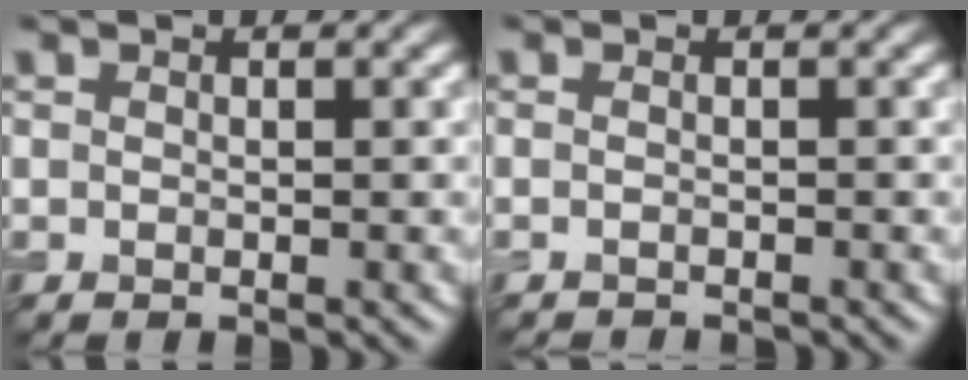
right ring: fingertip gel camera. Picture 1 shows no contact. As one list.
[{"total": 1.0, "force": [-0.9, 0.3, 0.5], "torque": [-0.003, -0.012, -0.020]}]